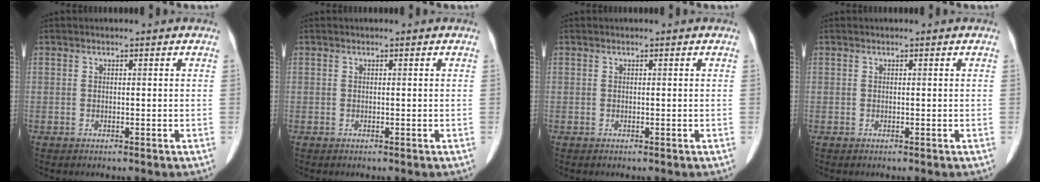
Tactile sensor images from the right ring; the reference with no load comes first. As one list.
[{"total": 0.0}, {"total": 0.0}, {"total": 0.0}]